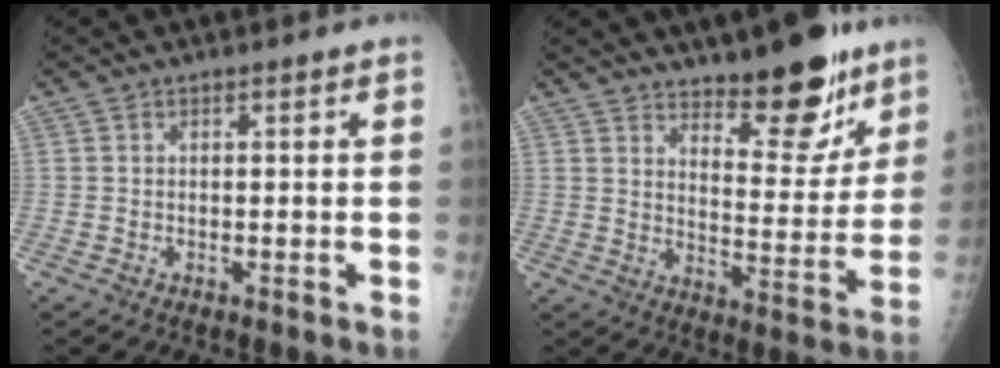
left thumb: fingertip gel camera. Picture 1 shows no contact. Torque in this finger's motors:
{"motor_torque": [0.33, 0.34, -0.19, -0.42, 0.06]}